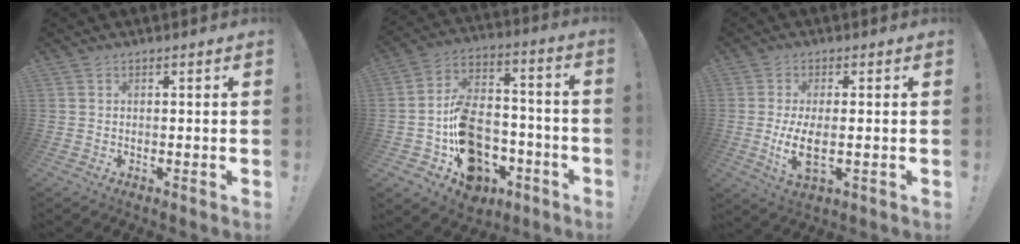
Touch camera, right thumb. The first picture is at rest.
{"total": 16.3, "force": [-6.2, 12.4, 8.7], "torque": [-0.140, 0.044, -0.093]}
{"total": 8.1, "force": [-1.3, 2.9, 7.4], "torque": [-0.150, -0.012, -0.020]}